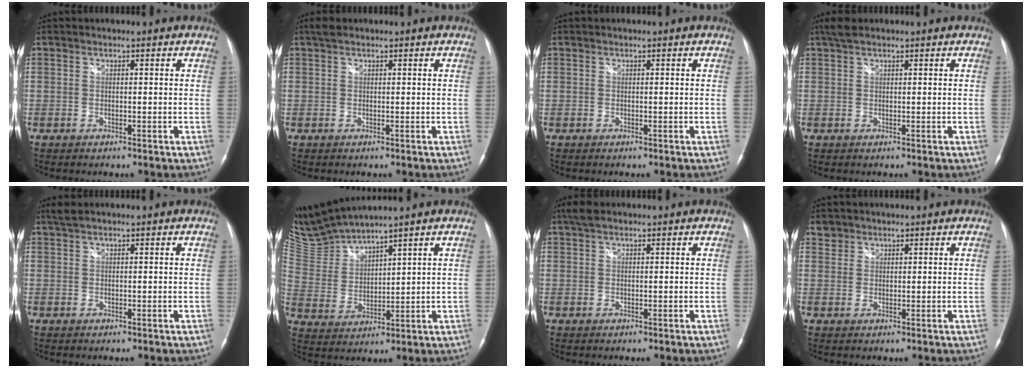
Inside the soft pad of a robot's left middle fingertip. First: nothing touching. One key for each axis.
{"total": 1.5, "fx": 1.2, "fy": 0.5, "fz": 0.7, "tx": -0.018, "ty": 0.015, "tz": 0.022}
{"total": 0.0}
{"total": 2.4, "fx": 1.9, "fy": 0.6, "fz": 1.4, "tx": -0.033, "ty": 0.016, "tz": 0.039}
{"total": 1.6, "fx": 1.4, "fy": 0.0, "fz": 0.9, "tx": -0.025, "ty": 0.014, "tz": 0.031}
{"total": 8.5, "fx": 8.2, "fy": -1.1, "fz": 1.7, "tx": -0.061, "ty": 0.002, "tz": 0.186}
{"total": 2.4, "fx": 1.8, "fy": 0.8, "fz": 1.4, "tx": -0.031, "ty": 0.017, "tz": 0.036}
{"total": 1.8, "fx": 1.3, "fy": 1.2, "fz": -0.2, "tx": 0.010, "ty": 0.007, "tz": 0.020}